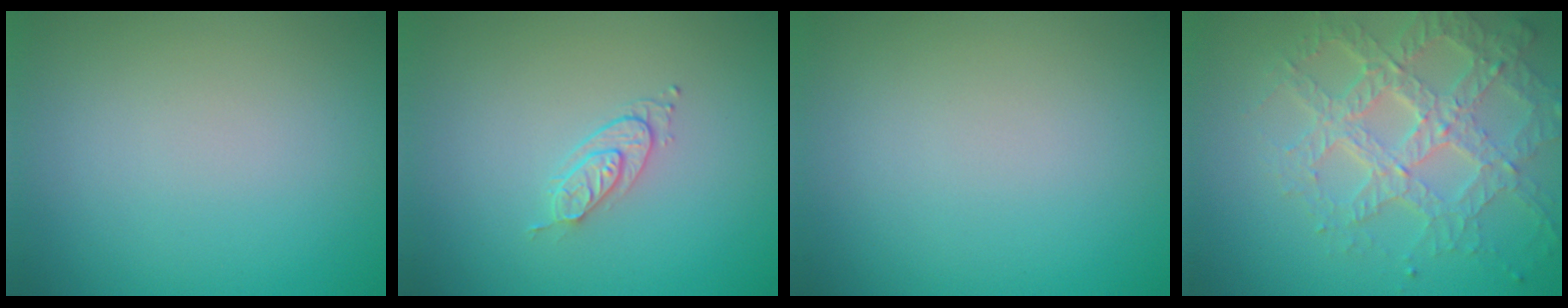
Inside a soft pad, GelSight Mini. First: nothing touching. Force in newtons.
{"total": 1.7, "press": 1.1, "slide": 1.3}
{"total": 0.0}
{"total": 6.6, "press": 4.7, "slide": 4.6}